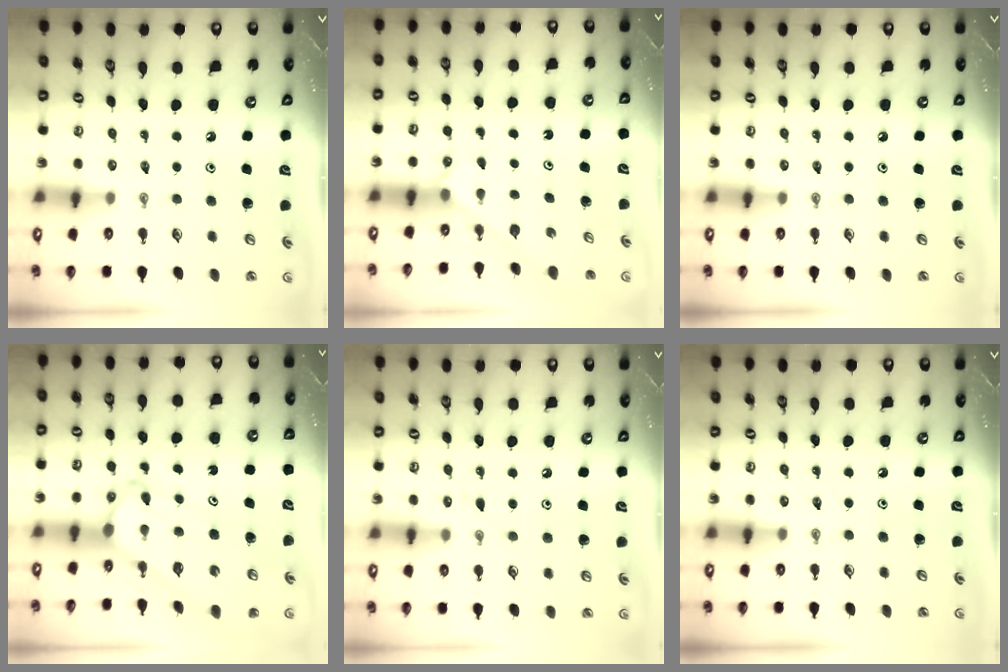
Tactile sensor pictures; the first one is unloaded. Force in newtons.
{"total": 2.9, "press": 2.8, "slide": 0.3}
{"total": 0.0}
{"total": 7.6, "press": 7.5, "slide": 0.8}
{"total": 6.7, "press": 6.7, "slide": 0.7}
{"total": 0.0}